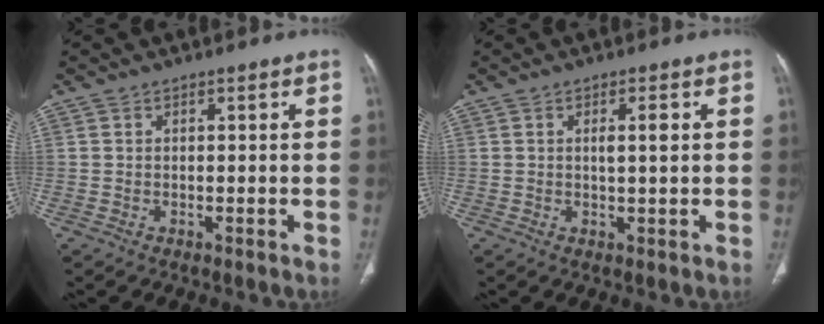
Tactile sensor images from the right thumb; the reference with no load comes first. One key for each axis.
{"total": 2.7, "fx": 0.5, "fy": 0.5, "fz": 2.6, "tx": -0.045, "ty": -0.001, "tz": 0.009}